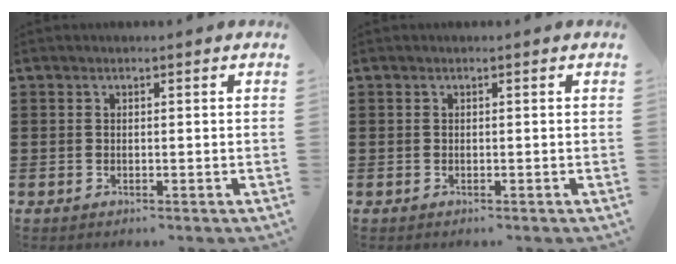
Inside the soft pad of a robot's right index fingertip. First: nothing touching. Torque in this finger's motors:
{"motor_torque": [0.16, -0.15, 0.00, 0.01]}